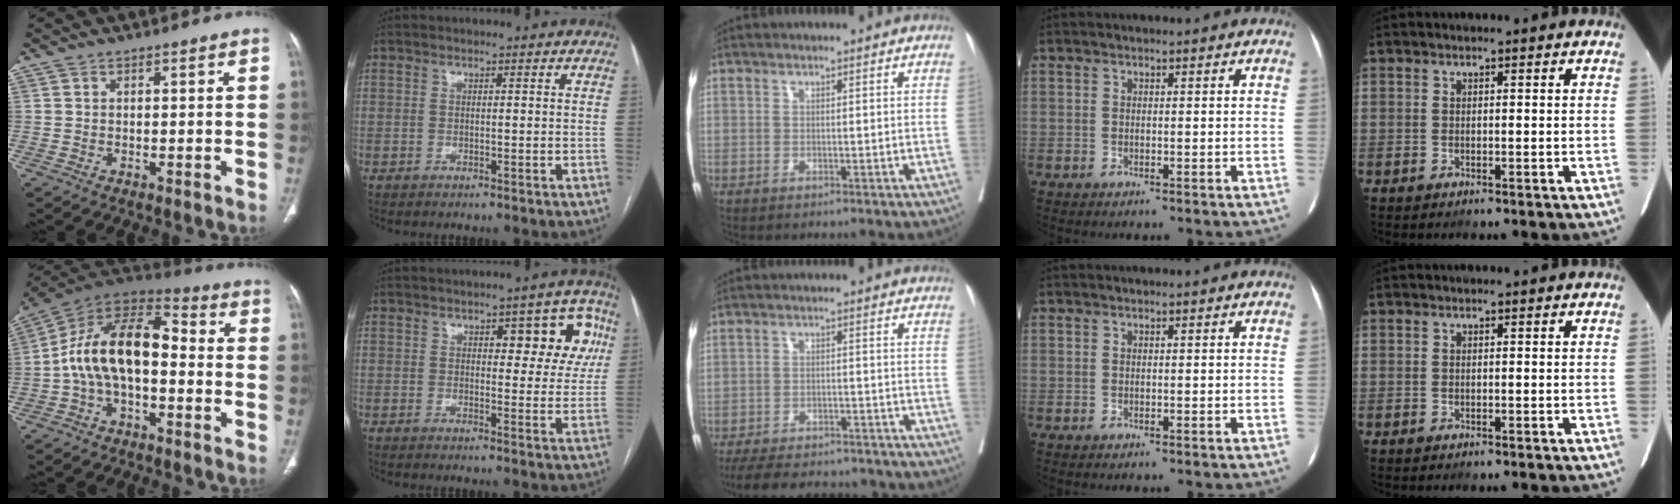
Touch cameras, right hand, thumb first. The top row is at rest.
{"thumb": {"total": 16.0, "force": [-1.8, 8.8, 13.2], "torque": [-0.220, 0.054, -0.043]}, "index": {"total": 8.6, "force": [3.1, 3.8, 7.1], "torque": [-0.062, 0.022, 0.034]}, "middle": {"total": 19.3, "force": [-17.1, 5.2, 7.1], "torque": [-0.148, -0.012, -0.223]}}